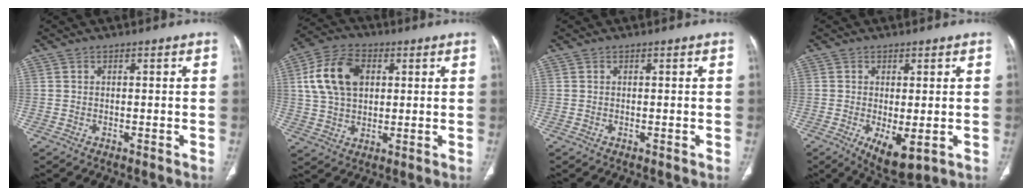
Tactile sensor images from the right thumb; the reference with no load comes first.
{"total": 12.9, "force": [3.1, 8.7, 9.0], "torque": [-0.157, 0.010, 0.054]}
{"total": 0.0}
{"total": 7.1, "force": [-1.9, 3.0, 6.2], "torque": [-0.099, -0.020, -0.018]}